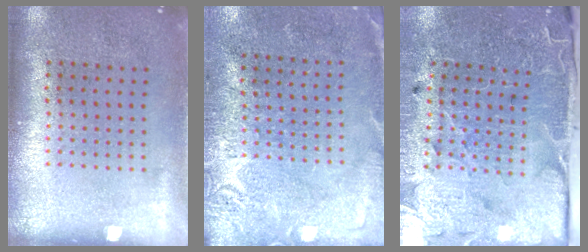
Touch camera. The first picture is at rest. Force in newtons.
{"total": 2.8, "press": 2.6, "slide": 0.9}
{"total": 3.8, "press": 3.6, "slide": 1.3}